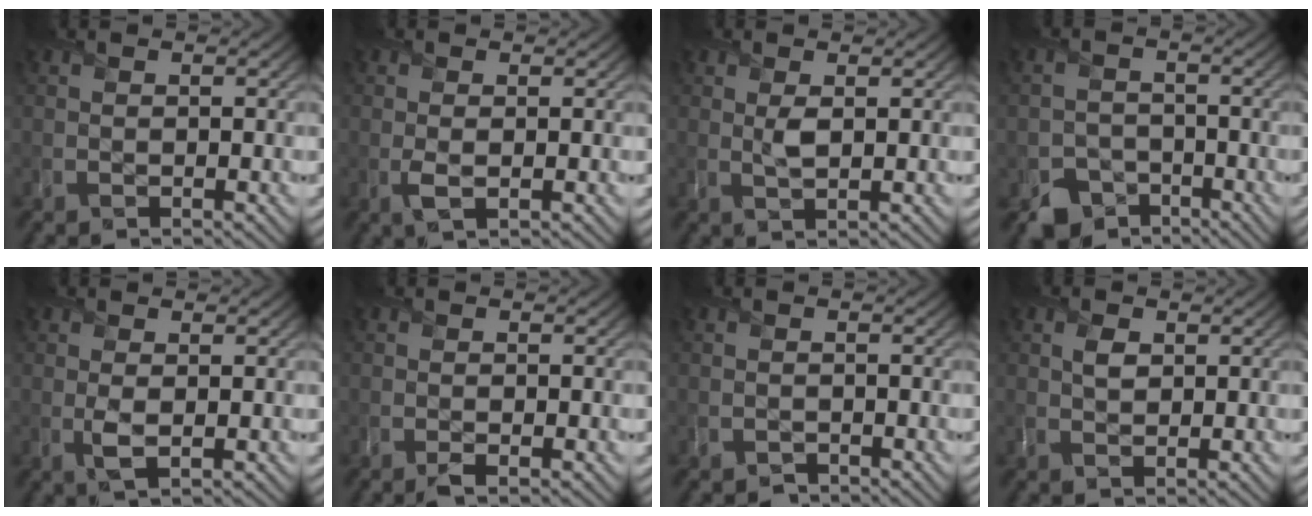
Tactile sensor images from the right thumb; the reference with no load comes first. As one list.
[{"total": 1.3, "force": [0.0, 0.6, 1.2], "torque": [-0.029, -0.003, 0.000]}, {"total": 1.7, "force": [0.7, 0.6, 1.4], "torque": [-0.028, -0.003, 0.014]}, {"total": 4.6, "force": [-3.4, 3.0, 0.9], "torque": [-0.011, -0.007, -0.063]}, {"total": 1.8, "force": [0.2, 0.8, 1.6], "torque": [-0.037, -0.004, 0.005]}, {"total": 0.9, "force": [-0.5, 0.2, 0.7], "torque": [-0.012, -0.003, -0.009]}, {"total": 0.9, "force": [-0.7, 0.4, -0.1], "torque": [0.003, -0.003, -0.017]}, {"total": 1.8, "force": [0.8, 1.2, 1.1], "torque": [-0.022, -0.001, 0.014]}]